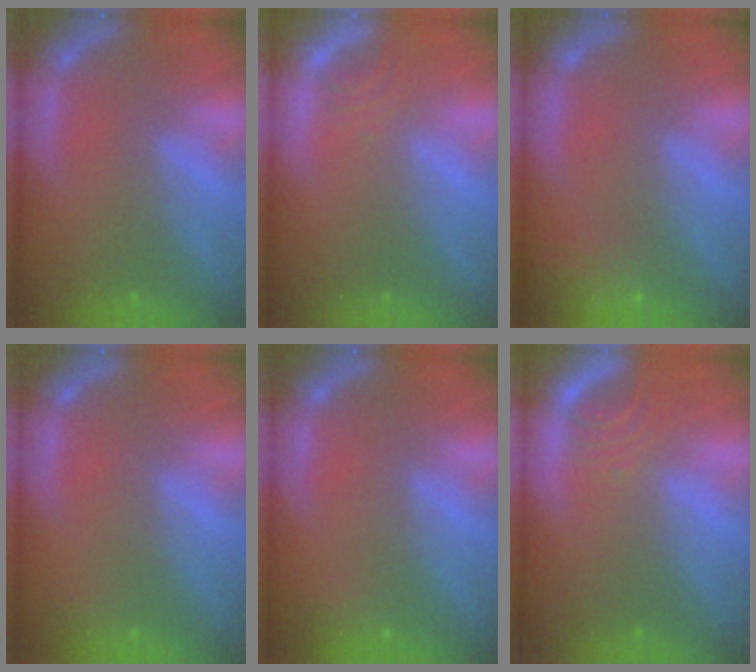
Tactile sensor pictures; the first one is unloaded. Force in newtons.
{"total": 1.4}
{"total": 5.6}
{"total": 0.9}
{"total": 1.9}
{"total": 2.5}